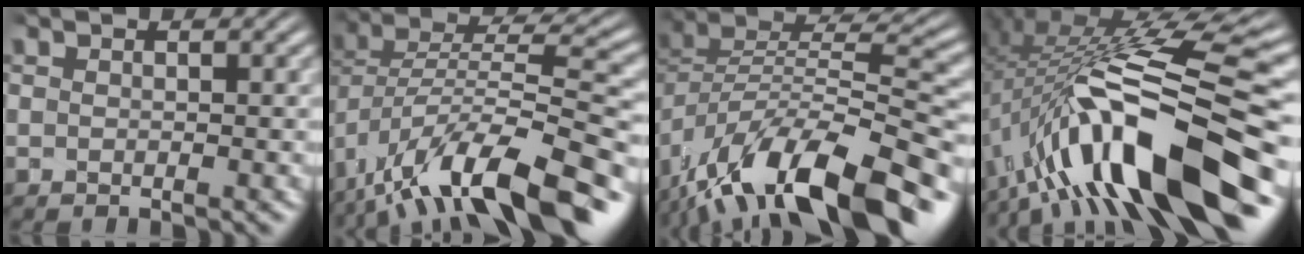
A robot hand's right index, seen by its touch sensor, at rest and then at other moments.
{"total": 9.4, "force": [-3.2, 4.6, 7.5], "torque": [-0.125, -0.008, -0.042]}
{"total": 11.1, "force": [-3.9, 5.7, 8.7], "torque": [-0.147, -0.015, -0.052]}
{"total": 13.4, "force": [-1.5, 5.0, 12.3], "torque": [-0.214, 0.008, -0.007]}